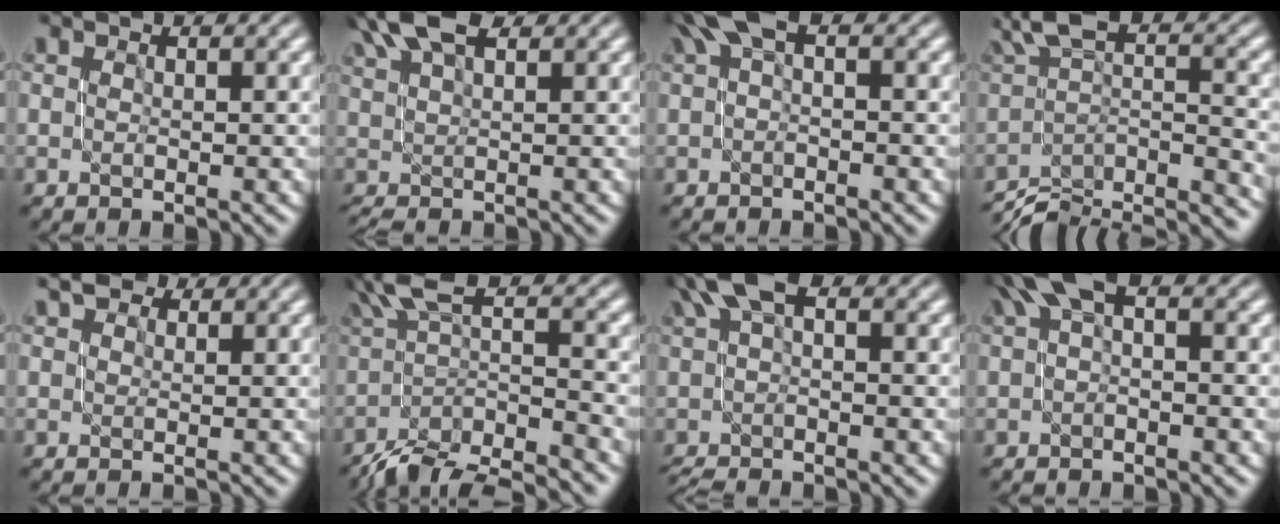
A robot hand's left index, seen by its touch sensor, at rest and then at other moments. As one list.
[{"total": 5.0, "force": [3.6, 1.4, 3.2], "torque": [-0.049, 0.019, 0.062]}, {"total": 2.6, "force": [1.1, 0.6, 2.3], "torque": [-0.046, 0.006, 0.018]}, {"total": 8.2, "force": [-6.2, 2.6, 4.6], "torque": [-0.069, 0.008, -0.093]}, {"total": 2.3, "force": [2.0, 0.8, 0.8], "torque": [-0.013, 0.006, 0.021]}, {"total": 7.4, "force": [-3.9, 2.2, 5.9], "torque": [-0.096, 0.006, -0.074]}, {"total": 3.7, "force": [1.0, 1.2, 3.4], "torque": [-0.061, 0.005, 0.010]}, {"total": 3.0, "force": [1.1, 0.7, 2.6], "torque": [-0.052, 0.006, 0.018]}]